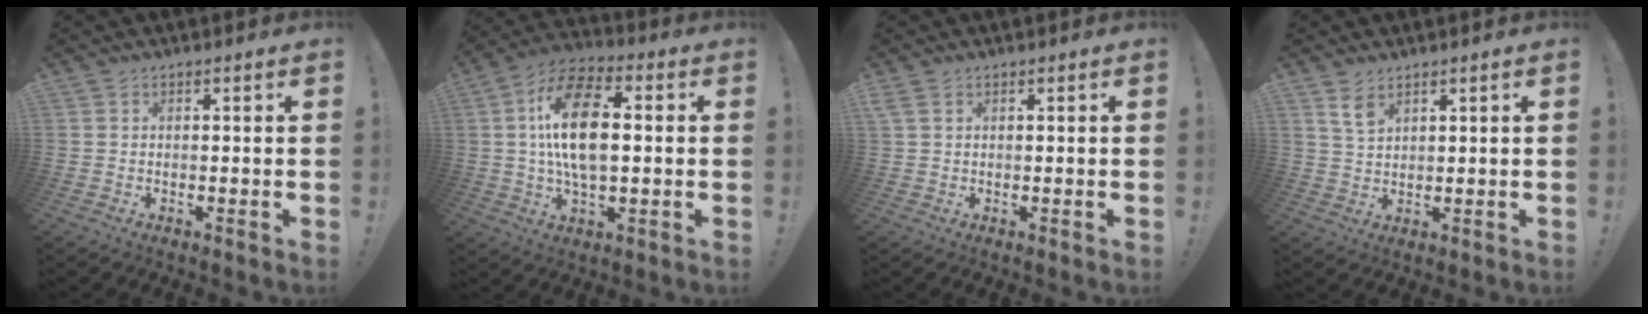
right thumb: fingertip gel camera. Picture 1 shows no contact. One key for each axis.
{"total": 16.7, "fx": 1.5, "fy": 9.2, "fz": 13.9, "tx": -0.247, "ty": 0.007, "tz": 0.024}
{"total": 1.8, "fx": 0.9, "fy": 1.0, "fz": 1.3, "tx": -0.027, "ty": 0.004, "tz": 0.018}
{"total": 5.1, "fx": 3.3, "fy": 2.9, "fz": 2.5, "tx": -0.035, "ty": -0.020, "tz": 0.061}